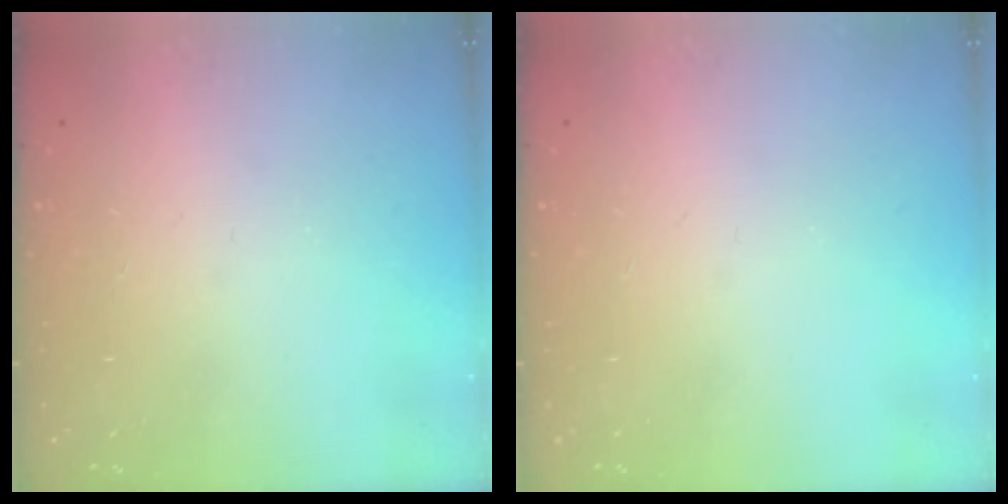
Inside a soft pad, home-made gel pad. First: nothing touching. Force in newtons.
{"total": 0.0}